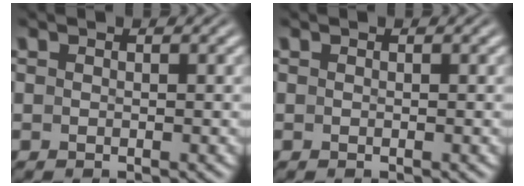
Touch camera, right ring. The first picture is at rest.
{"total": 0.0}